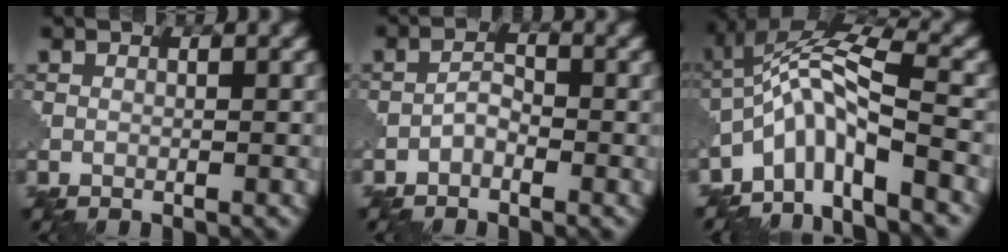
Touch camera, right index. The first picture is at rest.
{"total": 1.5, "force": [-1.0, 0.7, 1.0], "torque": [-0.018, 0.008, -0.022]}
{"total": 7.2, "force": [-4.2, 1.7, 5.6], "torque": [-0.104, 0.012, -0.087]}